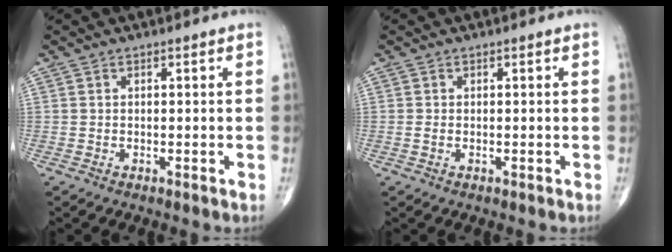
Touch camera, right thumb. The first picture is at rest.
{"total": 0.6, "force": [-0.1, 0.3, 0.5], "torque": [-0.011, 0.002, -0.002]}